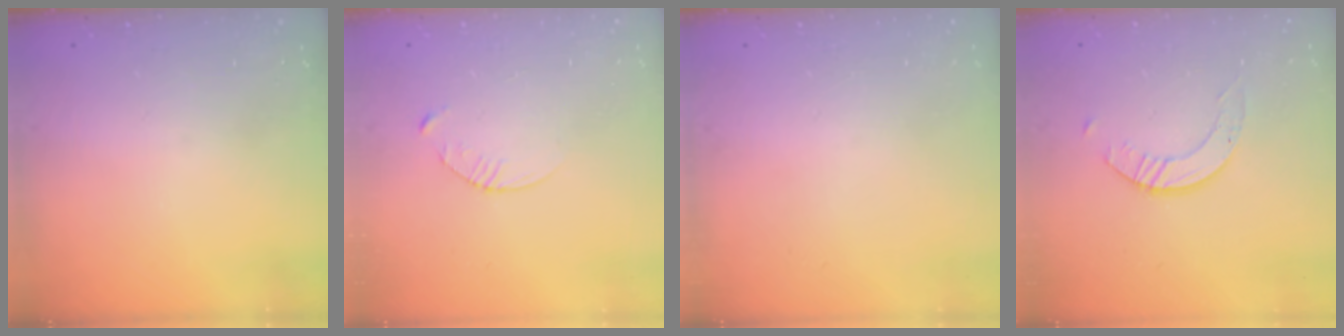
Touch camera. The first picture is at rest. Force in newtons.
{"total": 3.6, "press": 3.5, "slide": 0.4}
{"total": 0.0}
{"total": 2.6, "press": 2.5, "slide": 0.3}